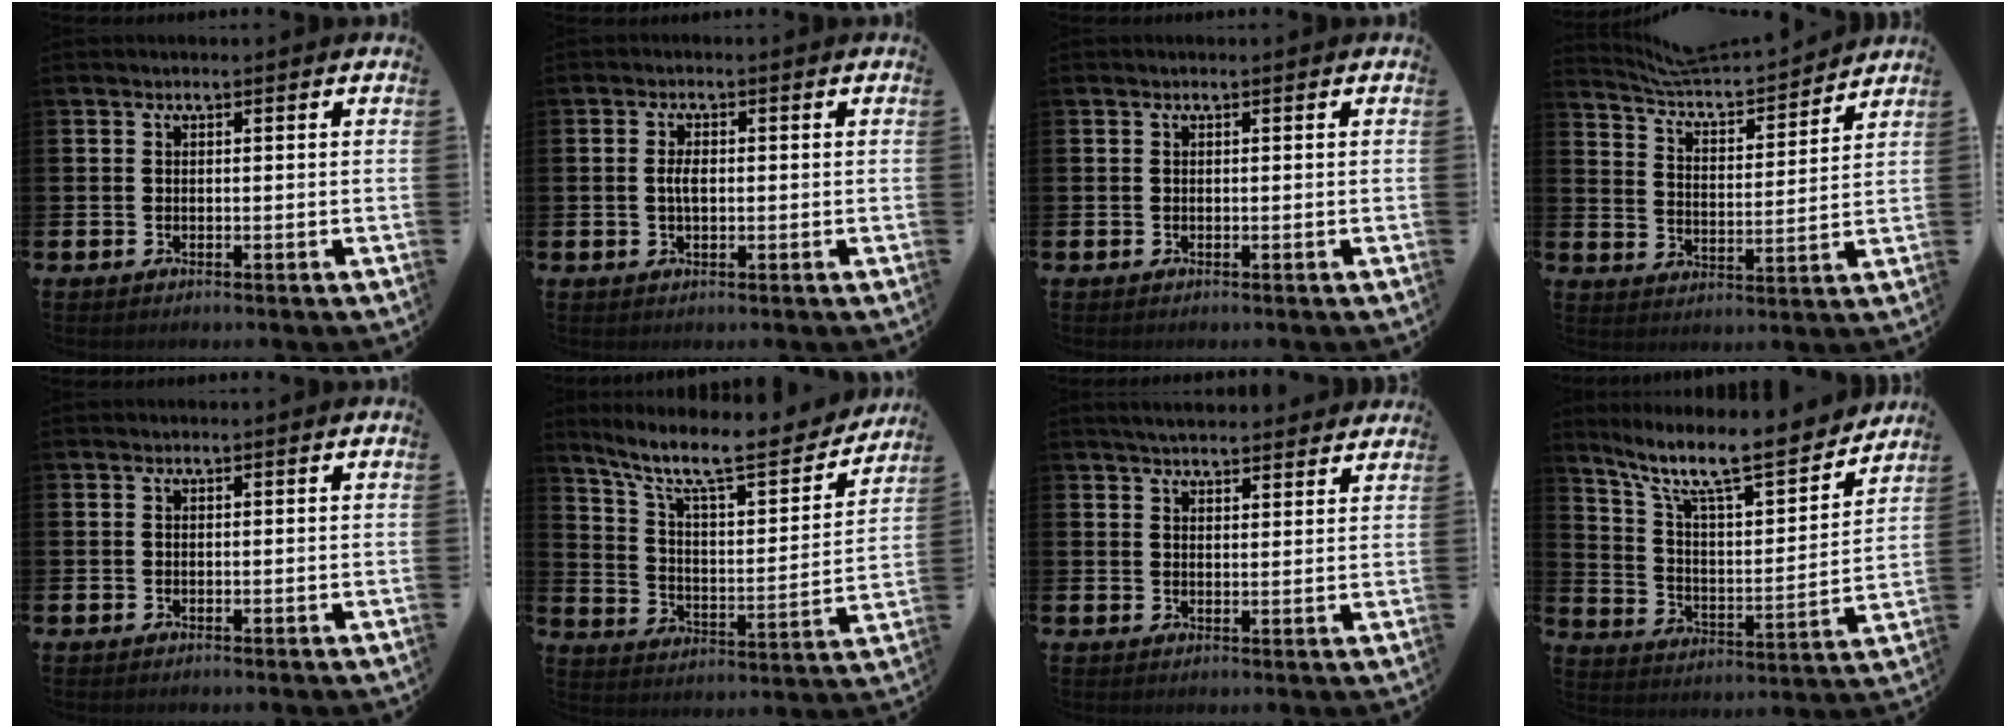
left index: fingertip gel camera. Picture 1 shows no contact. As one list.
[{"total": 2.3, "force": [0.1, 1.1, 2.1], "torque": [-0.040, 0.004, -0.001]}, {"total": 0.0}, {"total": 6.3, "force": [6.1, 1.2, 1.2], "torque": [-0.055, -0.055, 0.101]}, {"total": 0.0}, {"total": 10.8, "force": [8.9, 2.3, 5.5], "torque": [-0.130, -0.060, 0.147]}, {"total": 4.0, "force": [3.9, 0.5, 0.6], "torque": [-0.019, -0.017, 0.071]}, {"total": 11.7, "force": [9.9, 2.3, 5.9], "torque": [-0.141, -0.066, 0.165]}]